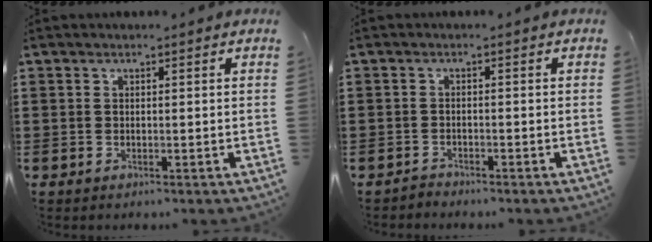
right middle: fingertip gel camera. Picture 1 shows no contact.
{"total": 1.4, "force": [-1.4, 0.3, 0.0], "torque": [-0.004, 0.004, -0.031]}